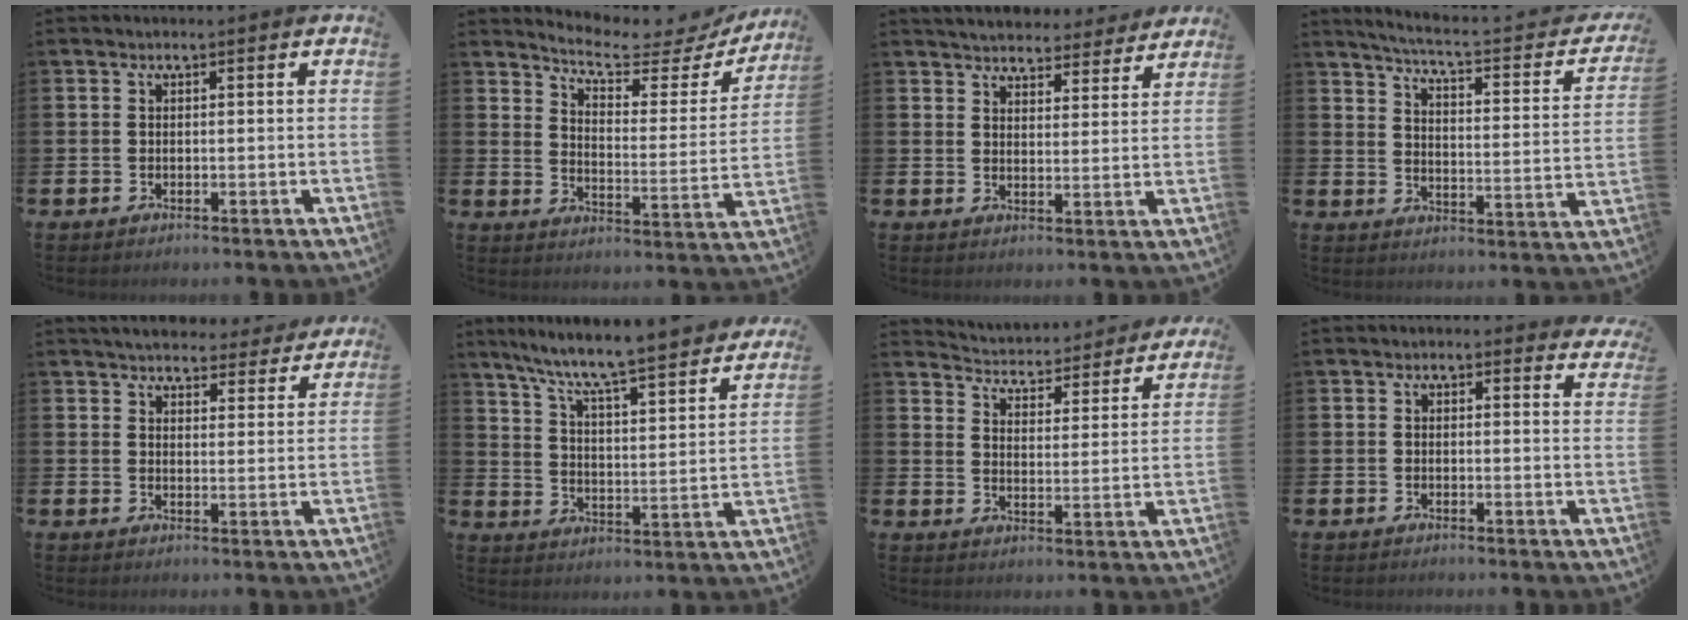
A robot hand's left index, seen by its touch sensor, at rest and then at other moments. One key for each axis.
{"total": 5.8, "fx": 5.1, "fy": 1.6, "fz": 2.2, "tx": -0.054, "ty": -0.043, "tz": 0.078}
{"total": 4.7, "fx": 4.6, "fy": 0.9, "fz": -0.1, "tx": -0.011, "ty": -0.034, "tz": 0.081}
{"total": 4.8, "fx": 4.1, "fy": 0.2, "fz": 2.4, "tx": -0.059, "ty": -0.041, "tz": 0.058}
{"total": 4.8, "fx": 4.7, "fy": 0.9, "fz": 0.4, "tx": -0.019, "ty": -0.030, "tz": 0.081}
{"total": 8.4, "fx": 7.8, "fy": 0.2, "fz": 3.1, "tx": -0.088, "ty": -0.066, "tz": 0.126}
{"total": 4.1, "fx": 4.0, "fy": 0.9, "fz": 0.1, "tx": -0.020, "ty": -0.043, "tz": 0.061}
{"total": 1.6, "fx": 1.6, "fy": 0.4, "fz": 0.0, "tx": 0.009, "ty": -0.006, "tz": 0.026}